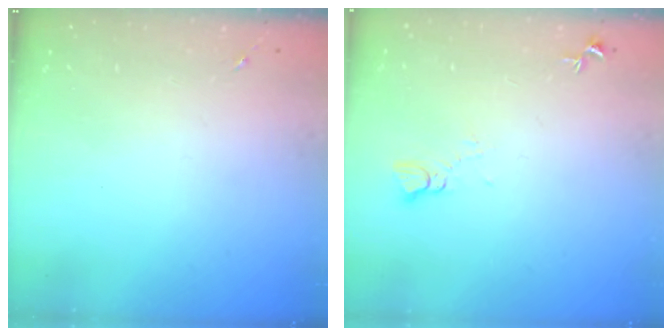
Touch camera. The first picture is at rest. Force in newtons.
{"total": 3.3, "press": 3.3, "slide": 0.3}